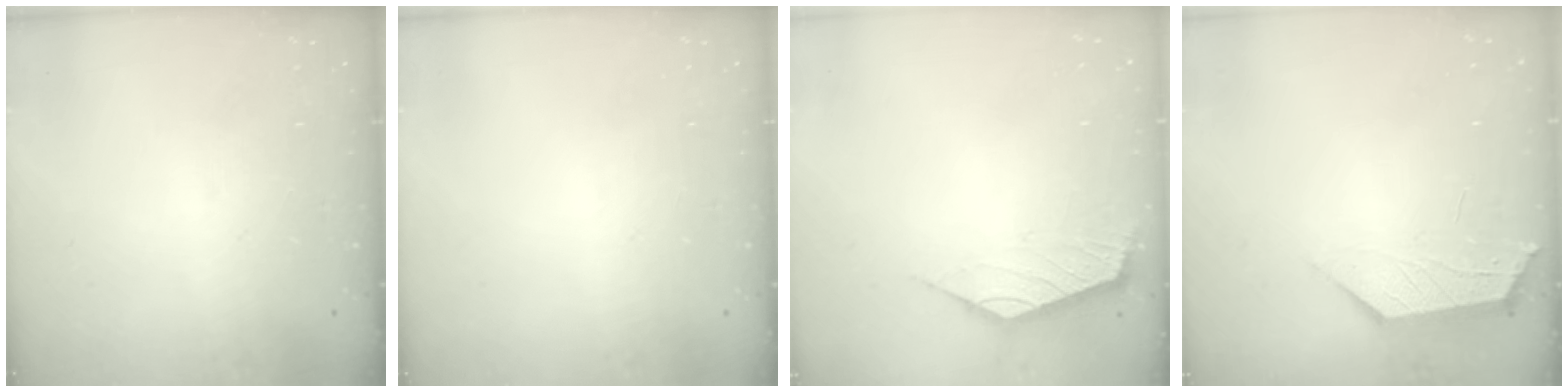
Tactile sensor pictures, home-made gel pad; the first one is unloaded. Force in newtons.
{"total": 0.0}
{"total": 2.3, "press": 2.2, "slide": 0.4}
{"total": 2.0, "press": 2.0, "slide": 0.4}